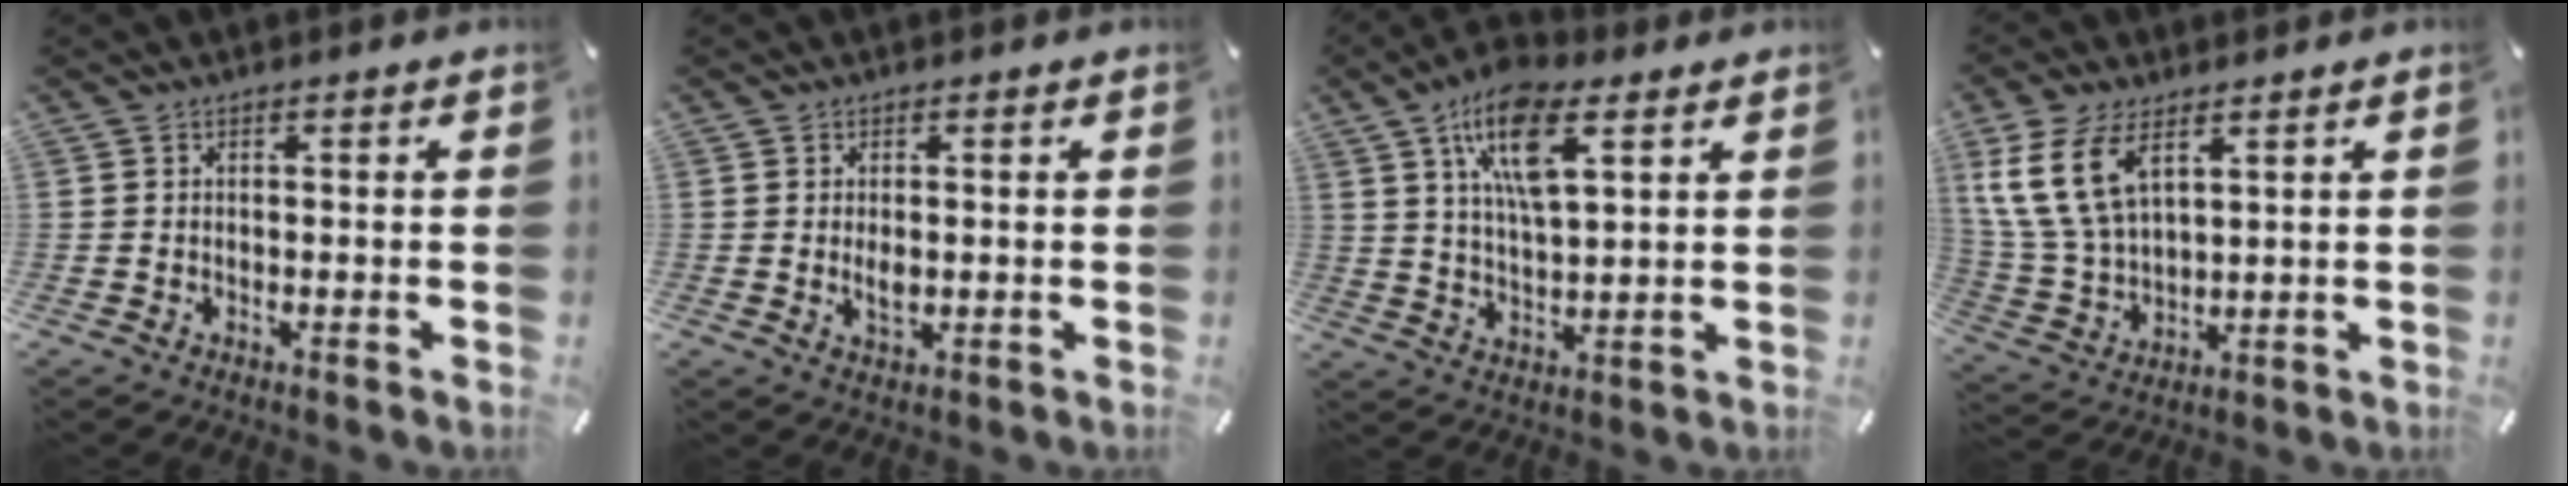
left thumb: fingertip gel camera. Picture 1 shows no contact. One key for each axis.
{"total": 2.6, "fx": 0.1, "fy": 1.6, "fz": 2.1, "tx": -0.035, "ty": -0.002, "tz": 0.000}
{"total": 13.7, "fx": 7.3, "fy": 5.6, "fz": 10.2, "tx": -0.196, "ty": -0.015, "tz": 0.125}
{"total": 12.4, "fx": 6.3, "fy": 6.9, "fz": 8.1, "tx": -0.211, "ty": -0.016, "tz": 0.113}